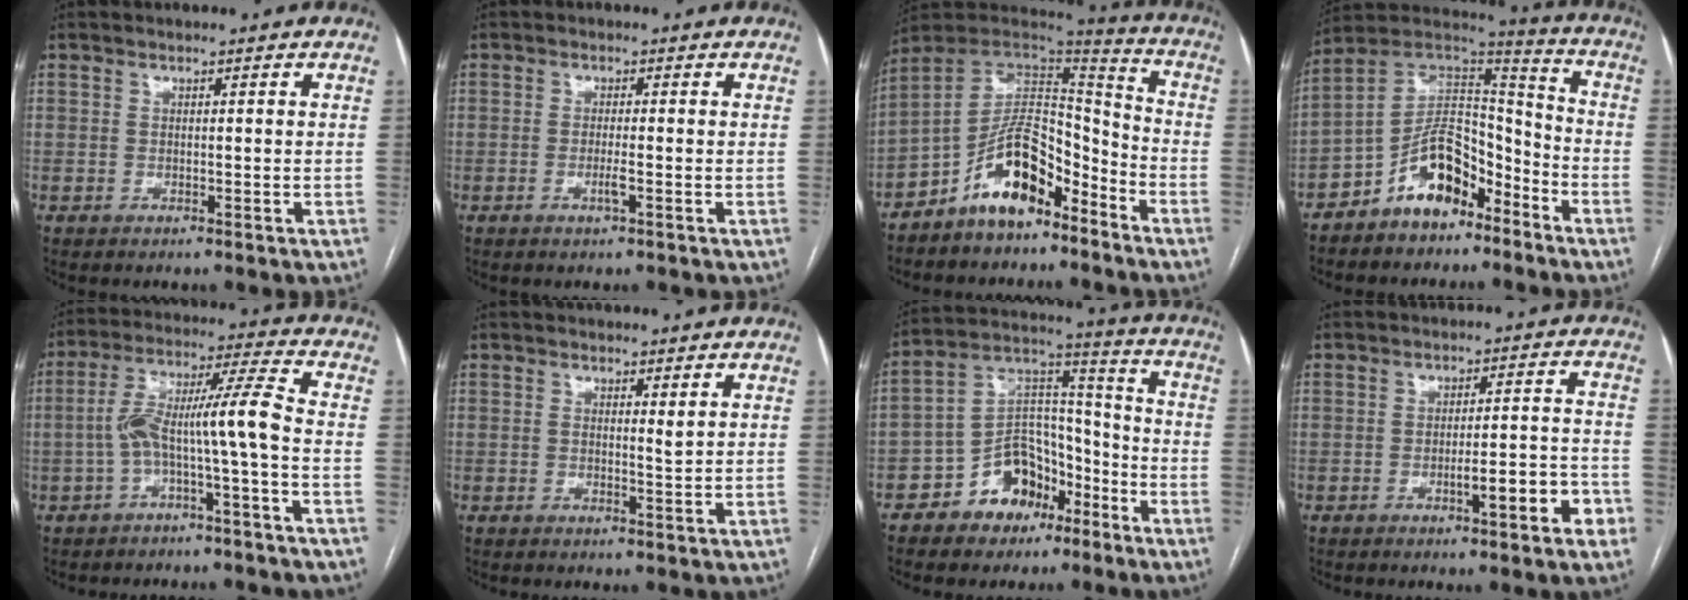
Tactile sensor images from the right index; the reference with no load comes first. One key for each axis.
{"total": 1.8, "fx": -0.7, "fy": 0.0, "fz": 1.7, "tx": -0.033, "ty": -0.004, "tz": -0.013}
{"total": 12.7, "fx": -8.1, "fy": 5.6, "fz": 8.1, "tx": -0.141, "ty": 0.036, "tz": -0.144}
{"total": 12.3, "fx": -7.6, "fy": 6.2, "fz": 7.4, "tx": -0.132, "ty": 0.038, "tz": -0.136}
{"total": 9.3, "fx": -2.3, "fy": -0.5, "fz": 9.1, "tx": -0.166, "ty": 0.040, "tz": -0.040}
{"total": 1.1, "fx": 0.6, "fy": 0.0, "fz": 1.0, "tx": -0.016, "ty": -0.005, "tz": 0.008}
{"total": 12.2, "fx": -7.1, "fy": 7.9, "fz": 6.0, "tx": -0.106, "ty": 0.041, "tz": -0.120}
{"total": 7.1, "fx": -3.3, "fy": 1.1, "fz": 6.2, "tx": -0.082, "ty": 0.015, "tz": -0.040}